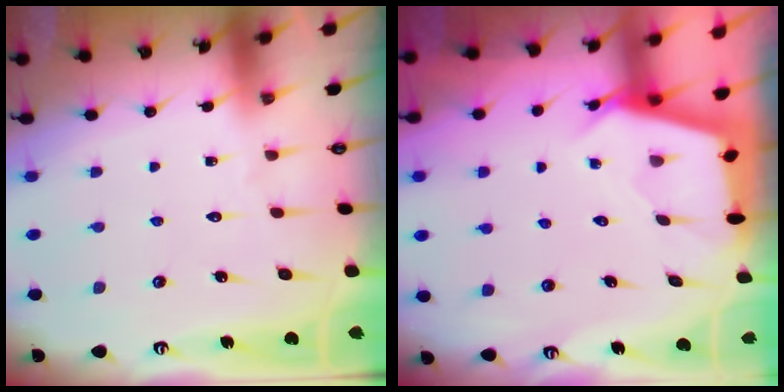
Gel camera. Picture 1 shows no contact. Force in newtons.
{"total": 2.7, "press": 2.7, "slide": 0.3}